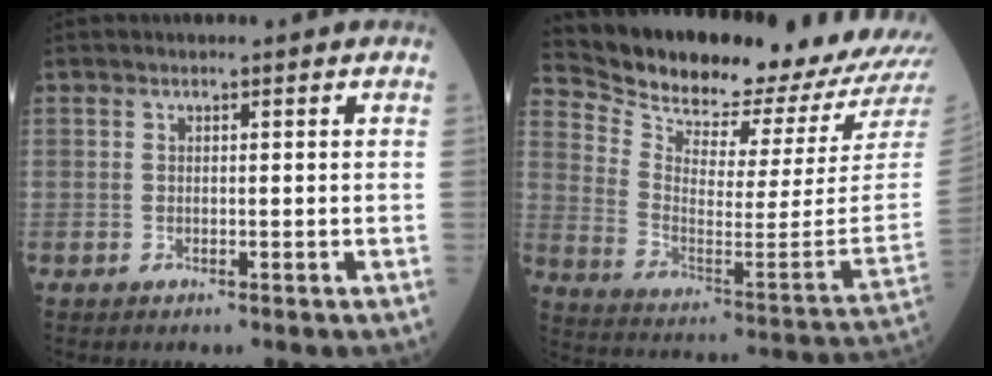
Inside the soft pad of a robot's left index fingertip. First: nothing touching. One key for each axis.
{"total": 23.1, "fx": 22.0, "fy": 1.0, "fz": 6.9, "tx": -0.145, "ty": -0.107, "tz": 0.312}